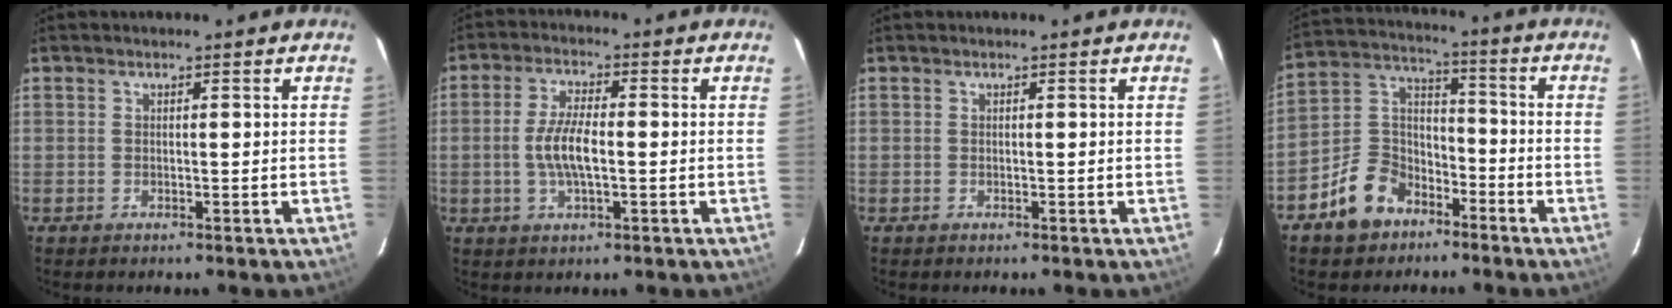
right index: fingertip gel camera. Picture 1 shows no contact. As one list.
[{"total": 6.9, "force": [-0.9, 2.2, 6.4], "torque": [-0.130, 0.003, -0.017]}, {"total": 0.0}, {"total": 11.2, "force": [-7.0, 7.5, 4.5], "torque": [-0.104, 0.042, -0.115]}]